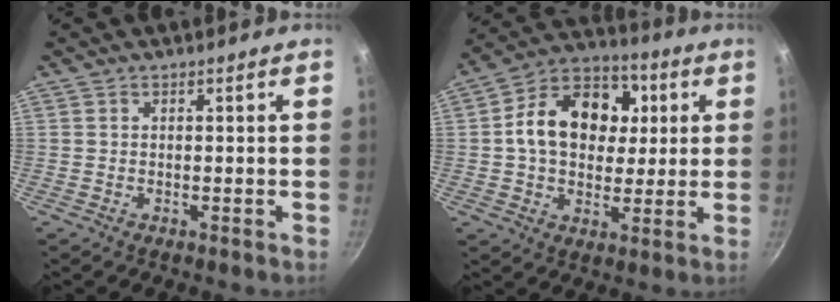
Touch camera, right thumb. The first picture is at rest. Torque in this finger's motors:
{"motor_torque": [-0.64, 1.44, 0.72, -0.65, 0.26]}